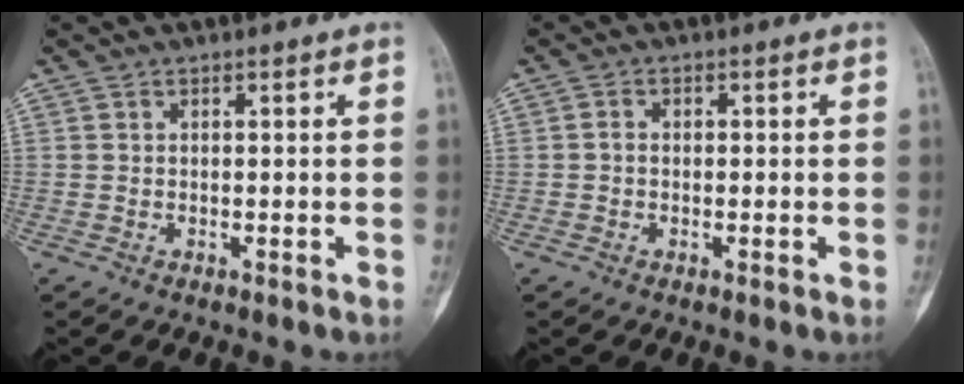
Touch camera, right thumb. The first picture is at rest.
{"total": 1.2, "force": [-0.1, 0.9, 0.7], "torque": [-0.006, 0.003, -0.006]}